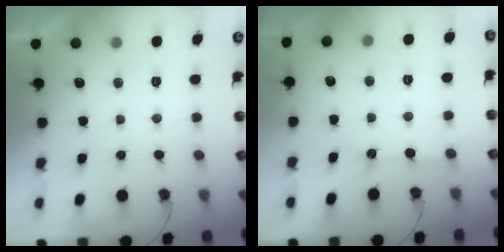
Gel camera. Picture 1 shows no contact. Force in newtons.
{"total": 3.8, "press": 3.7, "slide": 0.2}